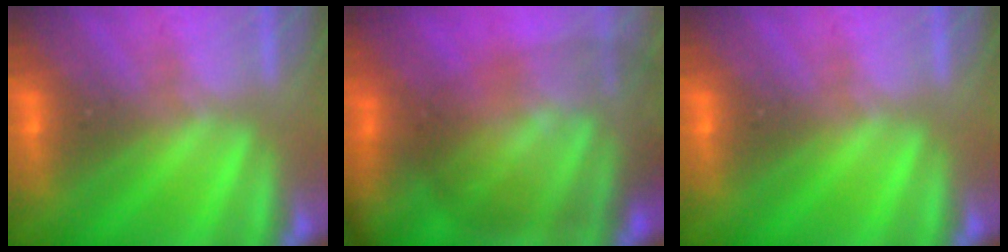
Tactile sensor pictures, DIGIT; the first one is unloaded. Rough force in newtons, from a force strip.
{"total": 10.7}
{"total": 0.0}